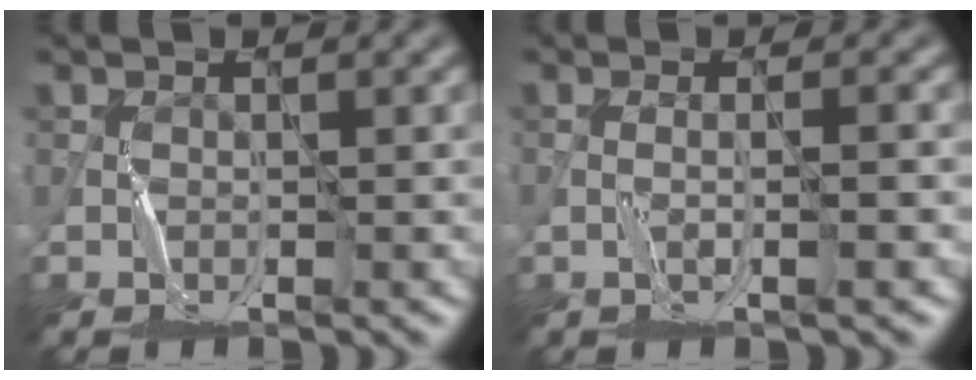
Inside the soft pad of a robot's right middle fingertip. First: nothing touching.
{"total": 1.4, "force": [-0.3, -0.2, 1.3], "torque": [-0.009, 0.006, -0.010]}